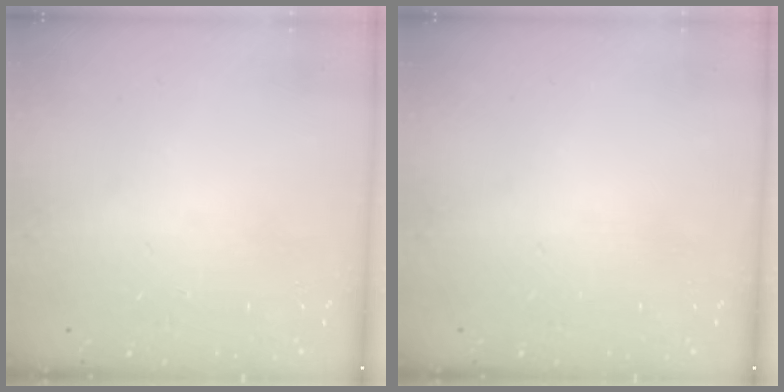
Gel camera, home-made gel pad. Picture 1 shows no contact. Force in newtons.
{"total": 0.0}